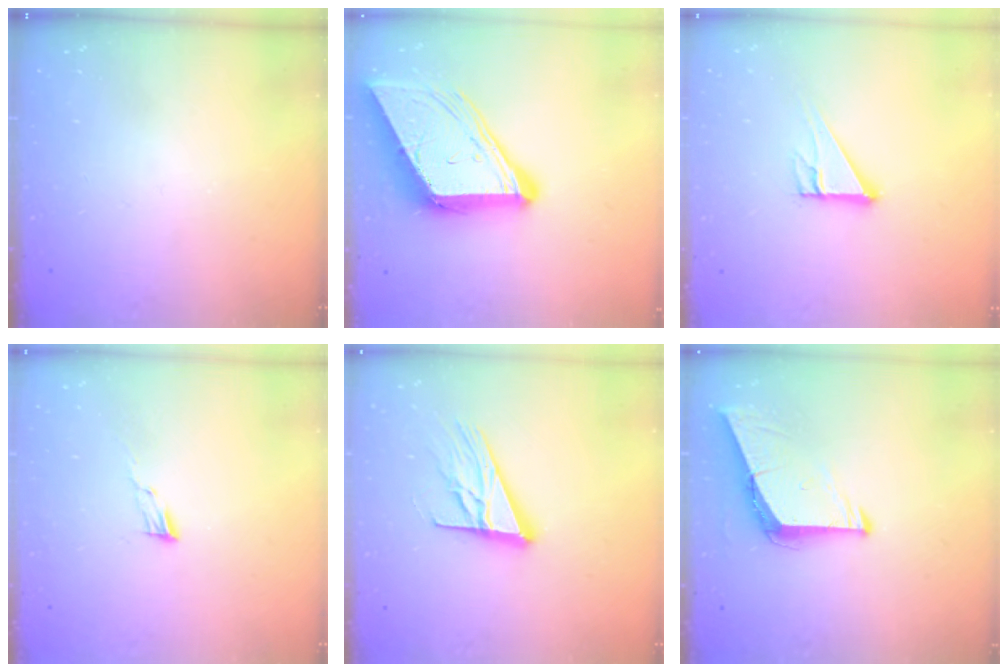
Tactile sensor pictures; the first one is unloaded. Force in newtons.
{"total": 18.6, "press": 18.5, "slide": 2.0}
{"total": 6.6, "press": 6.6, "slide": 0.6}
{"total": 4.6, "press": 4.6, "slide": 0.4}
{"total": 17.0, "press": 16.5, "slide": 4.2}
{"total": 8.6, "press": 8.5, "slide": 0.8}